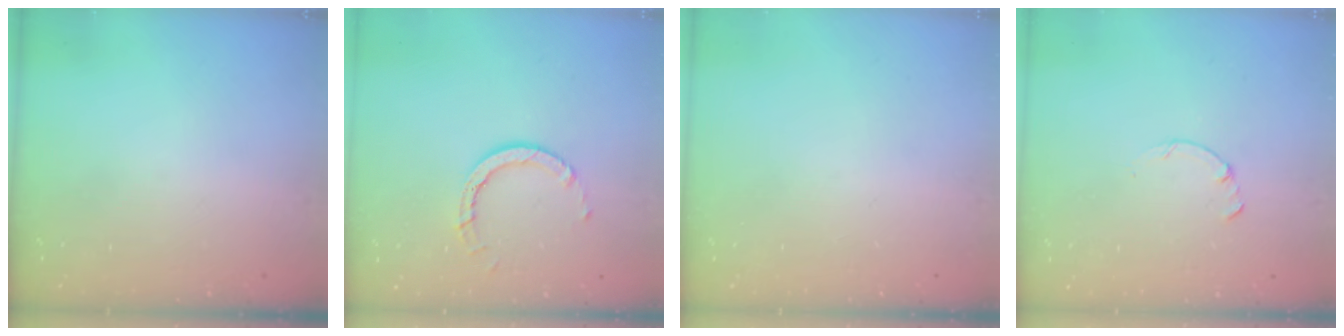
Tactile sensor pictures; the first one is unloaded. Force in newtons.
{"total": 5.0, "press": 5.0, "slide": 0.3}
{"total": 0.0}
{"total": 0.0}